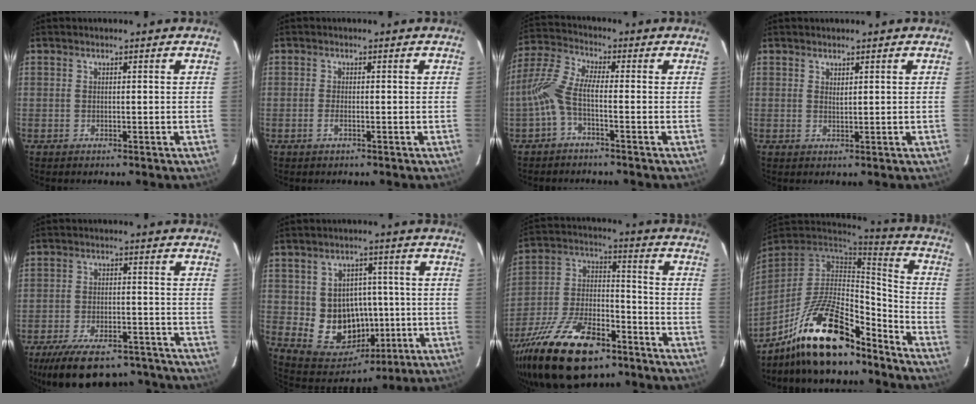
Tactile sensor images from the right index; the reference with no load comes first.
{"total": 1.3, "force": [-0.6, 0.4, 1.0], "torque": [-0.022, -0.001, -0.012]}
{"total": 7.0, "force": [-2.2, 1.7, 6.4], "torque": [-0.157, 0.013, -0.050]}
{"total": 1.0, "force": [0.7, 0.3, 0.6], "torque": [-0.010, 0.001, 0.014]}
{"total": 19.1, "force": [-15.4, 7.5, 8.4], "torque": [-0.177, -0.002, -0.211]}
{"total": 12.7, "force": [-1.2, 11.4, 5.5], "torque": [-0.111, 0.012, 0.006]}
{"total": 23.6, "force": [-14.8, 10.4, 15.2], "torque": [-0.309, -0.019, -0.251]}
{"total": 20.8, "force": [-14.7, 7.1, 12.9], "torque": [-0.254, -0.003, -0.254]}